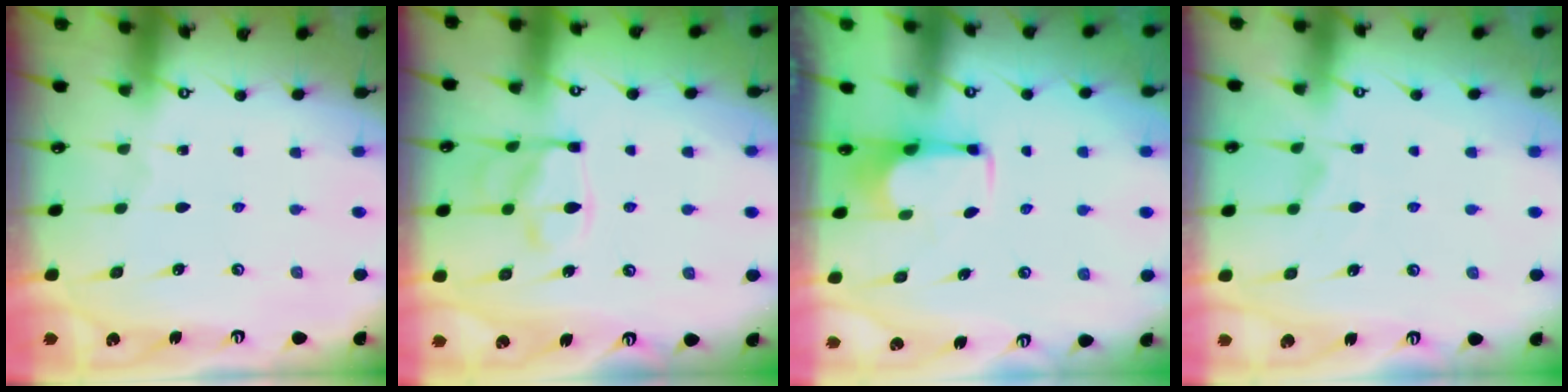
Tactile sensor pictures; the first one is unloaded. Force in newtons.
{"total": 11.7, "press": 11.6, "slide": 1.0}
{"total": 2.5, "press": 2.3, "slide": 0.9}
{"total": 1.4, "press": 0.5, "slide": 1.3}